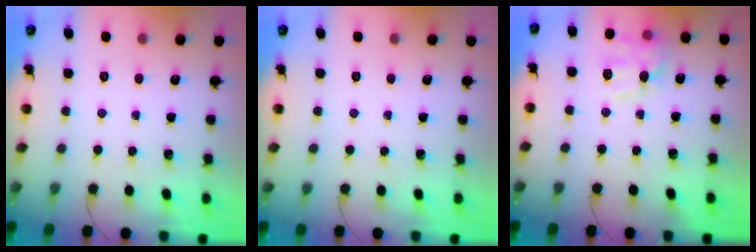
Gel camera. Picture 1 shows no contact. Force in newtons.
{"total": 0.0}
{"total": 12.0, "press": 12.0, "slide": 0.1}